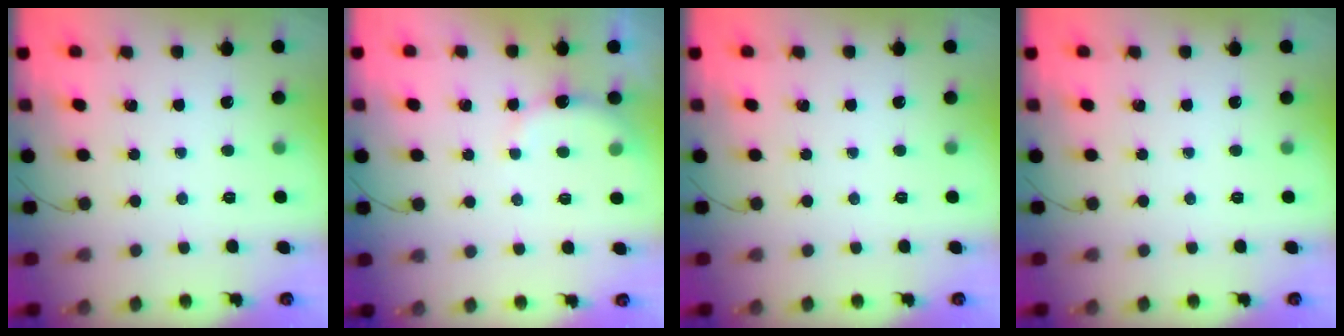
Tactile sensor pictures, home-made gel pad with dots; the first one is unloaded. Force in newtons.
{"total": 4.7, "press": 4.6, "slide": 1.1}
{"total": 0.0}
{"total": 0.0}